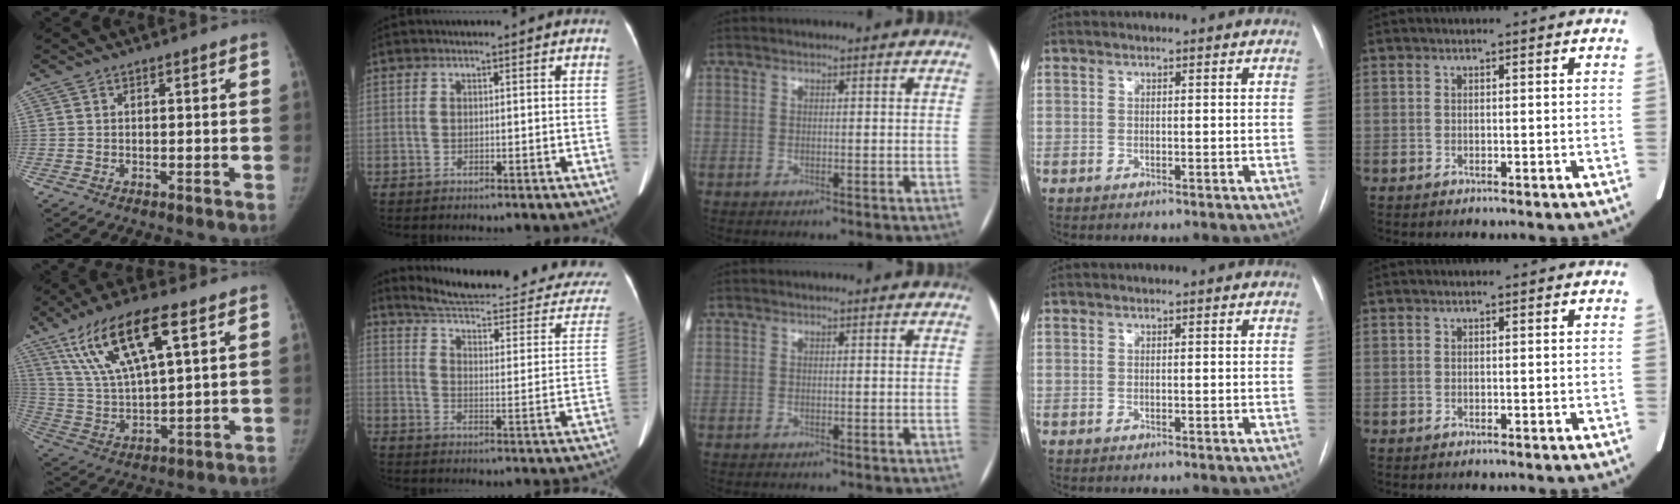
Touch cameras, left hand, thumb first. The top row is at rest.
{"thumb": {"total": 17.3, "force": [8.7, 5.4, 14.0], "torque": [-0.258, -0.015, 0.167]}, "index": {"total": 26.9, "force": [25.7, 2.9, 7.3], "torque": [-0.094, -0.105, 0.315]}}